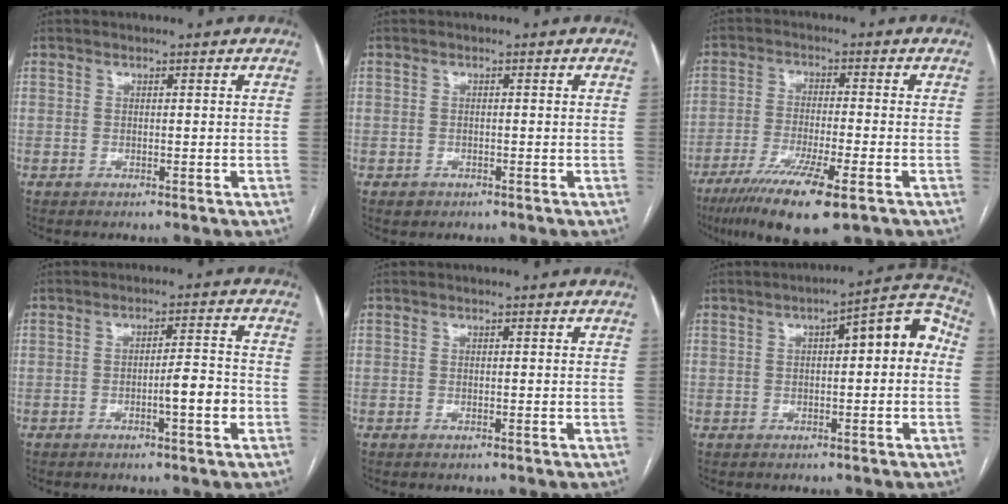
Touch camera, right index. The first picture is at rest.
{"total": 1.4, "force": [-0.8, 1.1, 0.2], "torque": [-0.002, 0.003, -0.010]}
{"total": 12.2, "force": [-7.2, 1.1, 9.8], "torque": [-0.172, -0.032, -0.119]}
{"total": 4.7, "force": [-1.8, 0.4, 4.4], "torque": [-0.063, 0.007, -0.025]}
{"total": 0.0}
{"total": 8.7, "force": [1.0, 2.4, 8.4], "torque": [-0.105, 0.040, 0.008]}